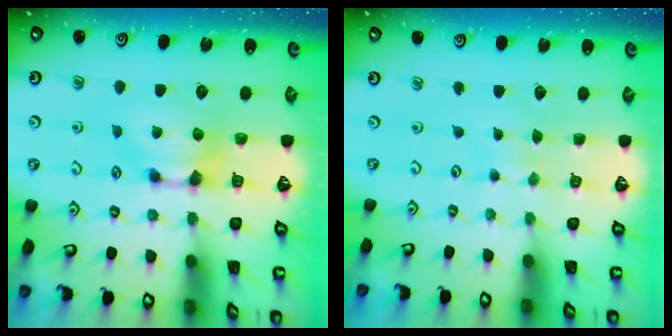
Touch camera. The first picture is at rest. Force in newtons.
{"total": 4.5, "press": 4.4, "slide": 0.3}